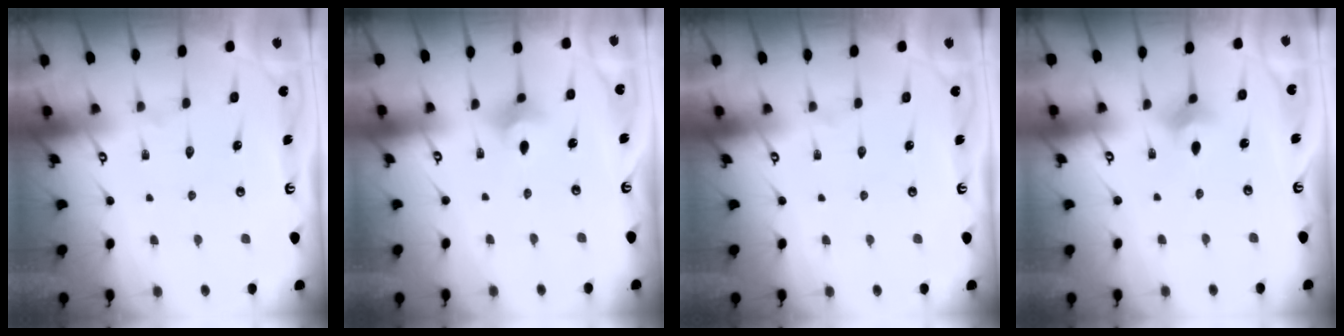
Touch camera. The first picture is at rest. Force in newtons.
{"total": 3.8, "press": 3.7, "slide": 0.8}
{"total": 0.0}
{"total": 3.0, "press": 2.9, "slide": 0.5}